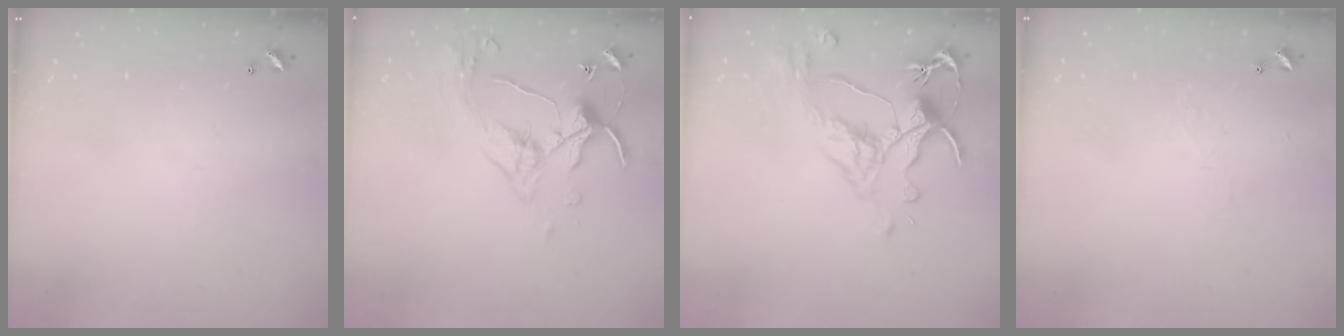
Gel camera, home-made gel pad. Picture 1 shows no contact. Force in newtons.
{"total": 6.7, "press": 6.6, "slide": 1.1}
{"total": 3.5, "press": 3.2, "slide": 1.5}
{"total": 3.1, "press": 3.0, "slide": 0.6}